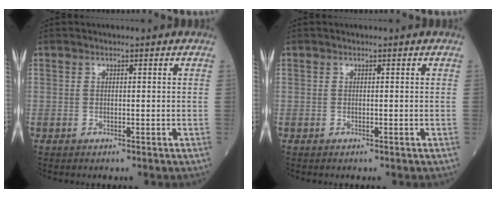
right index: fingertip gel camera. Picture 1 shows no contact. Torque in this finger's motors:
{"motor_torque": [-0.01, 0.01, 0.05, 0.00]}